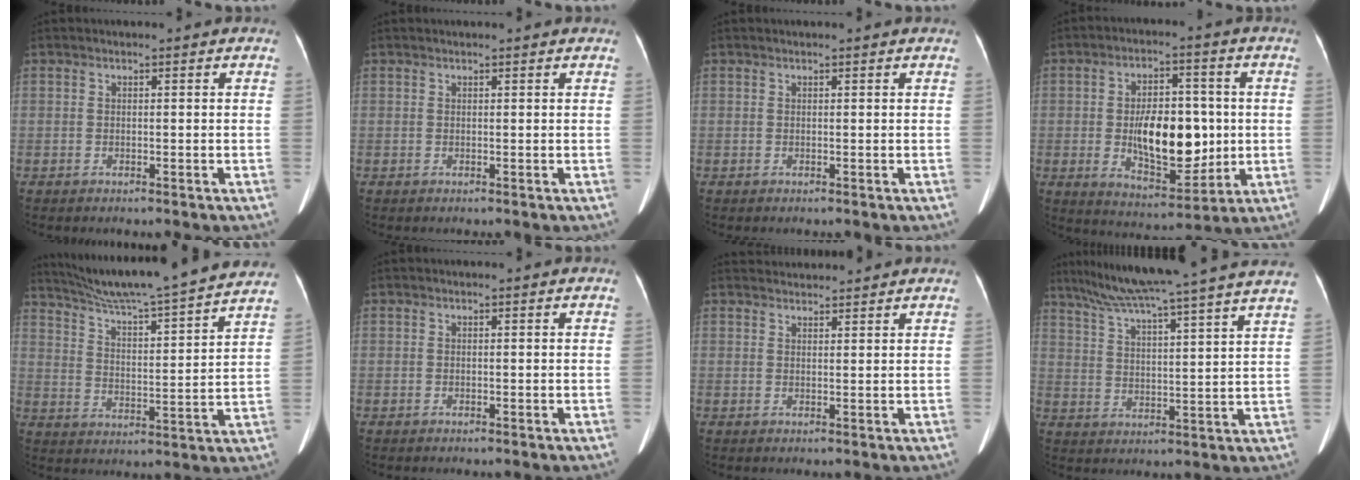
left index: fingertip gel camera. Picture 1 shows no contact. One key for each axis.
{"total": 2.9, "fx": 2.7, "fy": 0.3, "fz": 1.0, "tx": -0.011, "ty": 0.028, "tz": 0.030}
{"total": 2.0, "fx": 1.9, "fy": 0.1, "fz": 0.7, "tx": -0.009, "ty": 0.023, "tz": 0.021}
{"total": 12.5, "fx": -0.5, "fy": 6.0, "fz": 11.0, "tx": -0.187, "ty": -0.001, "tz": 0.002}
{"total": 23.5, "fx": 21.0, "fy": -0.6, "fz": 10.4, "tx": -0.176, "ty": -0.019, "tz": 0.298}
{"total": 0.0}
{"total": 4.8, "fx": 4.8, "fy": 0.3, "fz": 0.4, "tx": -0.011, "ty": 0.031, "tz": 0.072}
{"total": 23.2, "fx": 19.8, "fy": -1.4, "fz": 12.0, "tx": -0.203, "ty": -0.006, "tz": 0.273}